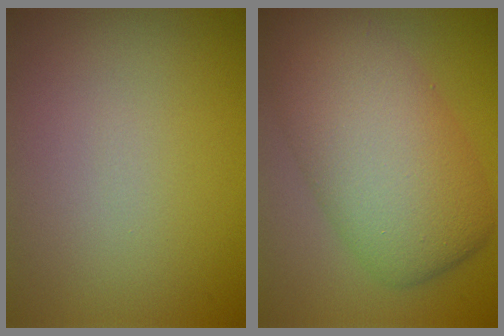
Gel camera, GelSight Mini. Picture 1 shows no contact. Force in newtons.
{"total": 9.2, "press": 9.2, "slide": 0.4}